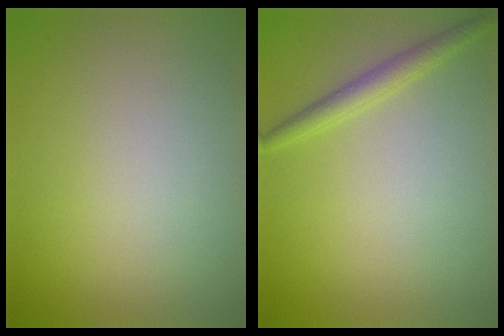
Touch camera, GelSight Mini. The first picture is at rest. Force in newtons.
{"total": 1.9, "press": 1.9, "slide": 0.1}